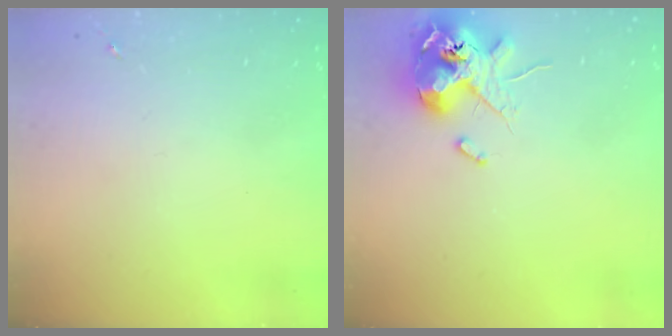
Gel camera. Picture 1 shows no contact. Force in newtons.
{"total": 12.7, "press": 12.5, "slide": 2.2}